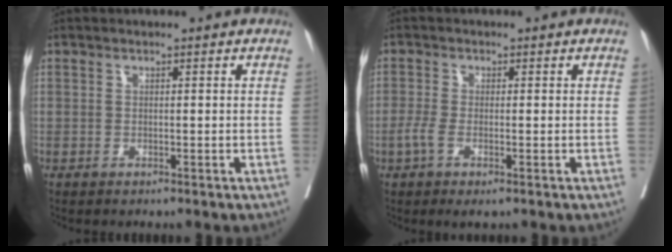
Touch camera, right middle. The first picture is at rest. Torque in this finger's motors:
{"motor_torque": [0.30, -0.13, 0.26, 0.08]}